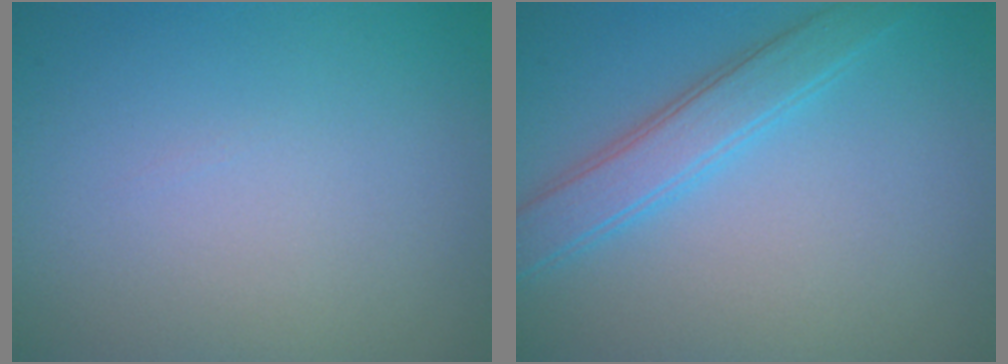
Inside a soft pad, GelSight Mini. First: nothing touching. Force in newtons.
{"total": 3.3, "press": 3.3, "slide": 0.0}